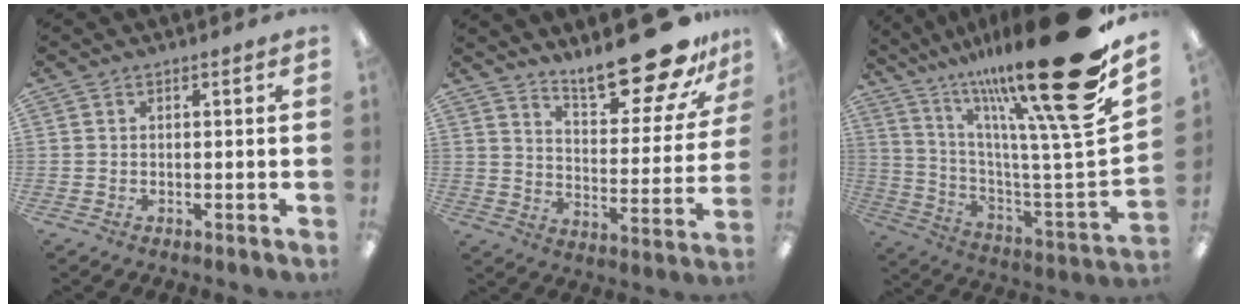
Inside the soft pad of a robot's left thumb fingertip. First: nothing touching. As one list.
[{"total": 20.1, "force": [16.0, 6.0, 10.7], "torque": [-0.148, -0.116, 0.265]}, {"total": 29.2, "force": [18.0, 5.1, 22.4], "torque": [-0.331, -0.133, 0.289]}]